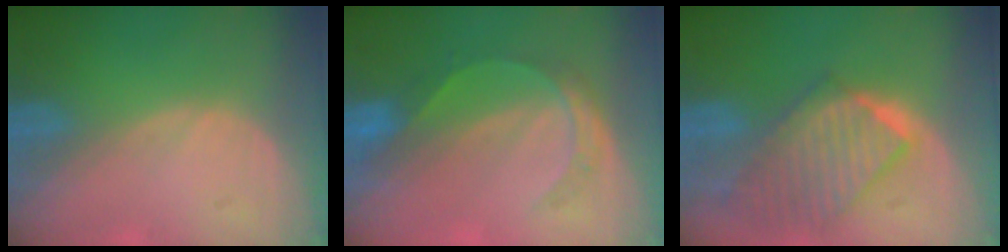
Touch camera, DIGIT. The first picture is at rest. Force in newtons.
{"total": 4.7, "press": 4.7, "slide": 0.4}
{"total": 9.8, "press": 8.6, "slide": 4.6}